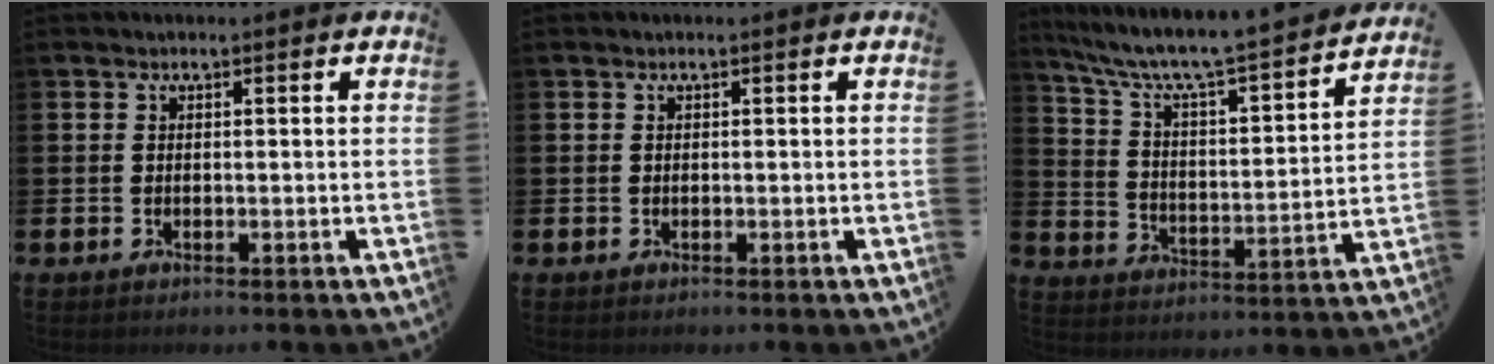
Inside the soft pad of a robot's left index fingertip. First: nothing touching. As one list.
[{"total": 0.0}, {"total": 7.2, "force": [6.5, 0.6, 3.1], "torque": [-0.091, -0.053, 0.104]}]